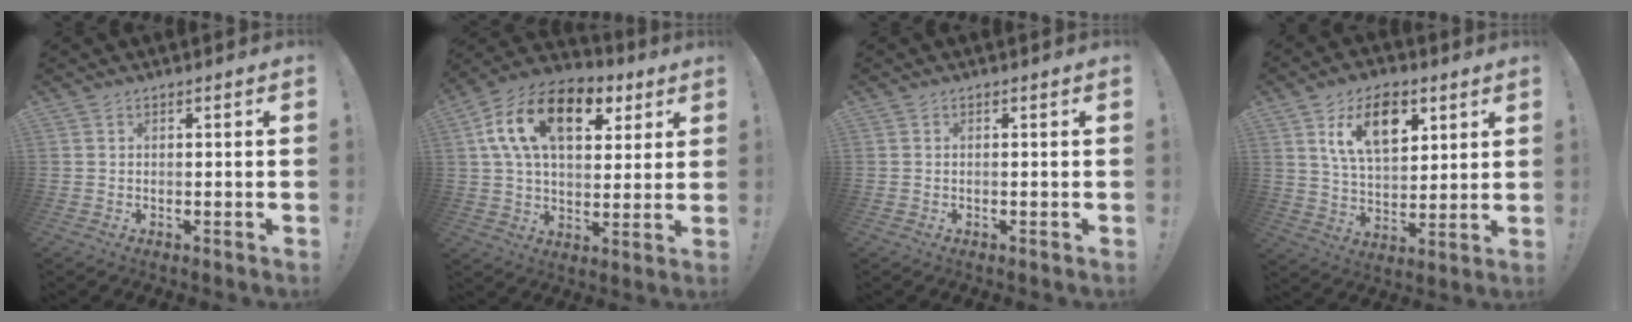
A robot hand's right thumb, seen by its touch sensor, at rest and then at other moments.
{"total": 19.1, "force": [7.4, 11.4, 13.5], "torque": [-0.216, -0.013, 0.131]}
{"total": 0.0}
{"total": 15.0, "force": [7.4, 9.2, 9.2], "torque": [-0.144, -0.022, 0.133]}